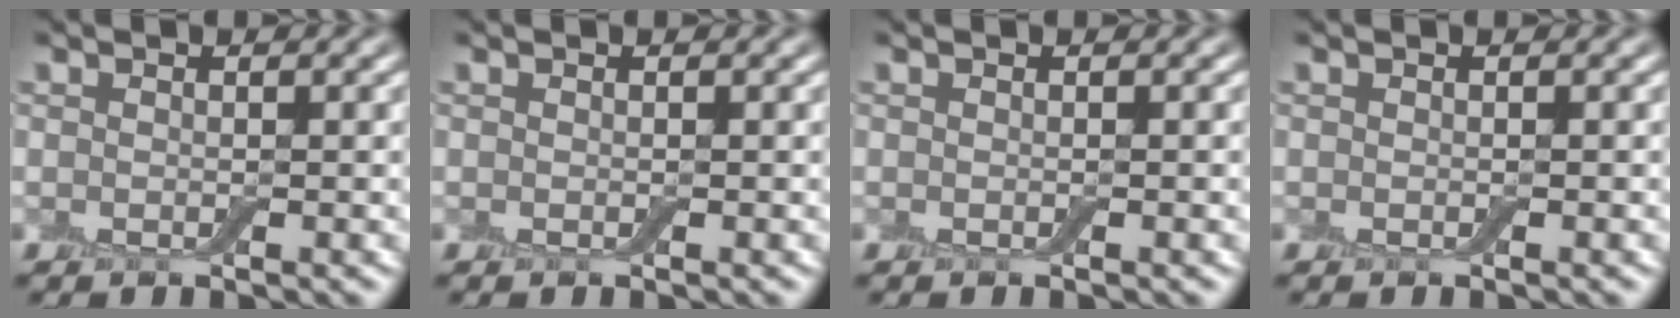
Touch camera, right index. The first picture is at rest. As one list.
[{"total": 0.0}, {"total": 0.0}, {"total": 0.0}]